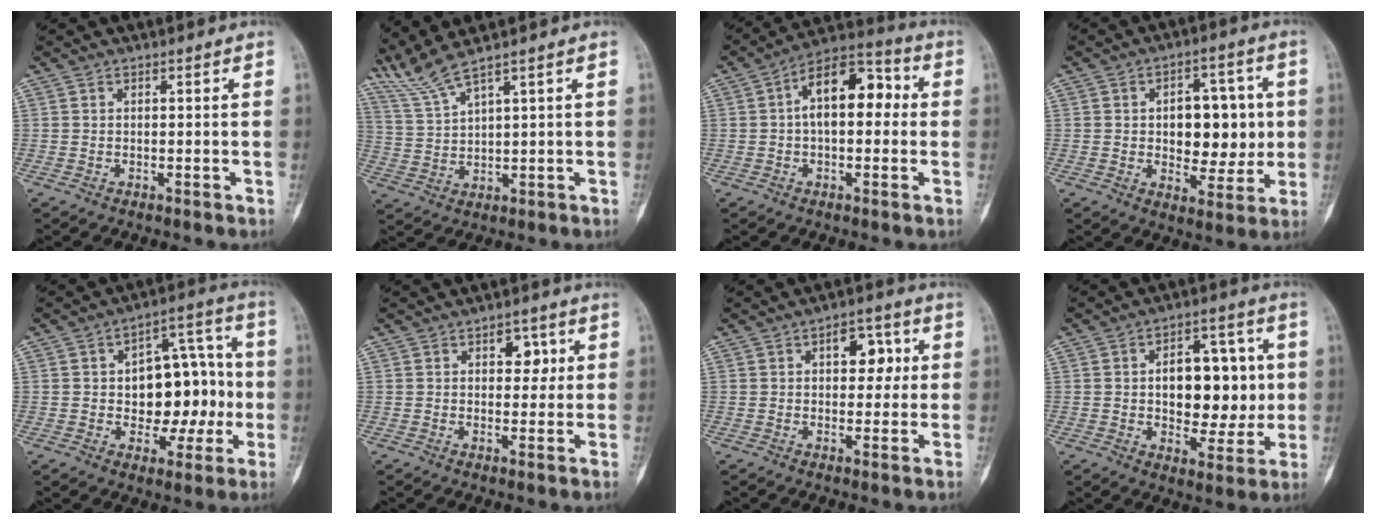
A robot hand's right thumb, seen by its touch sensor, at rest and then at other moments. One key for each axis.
{"total": 6.2, "fx": 5.4, "fy": -0.6, "fz": 3.0, "tx": -0.078, "ty": -0.022, "tz": 0.131}
{"total": 13.2, "fx": 1.4, "fy": 7.3, "fz": 10.9, "tx": -0.145, "ty": 0.041, "tz": 0.009}
{"total": 13.8, "fx": 0.8, "fy": 8.6, "fz": 10.7, "tx": -0.093, "ty": 0.014, "tz": 0.017}
{"total": 16.5, "fx": -0.7, "fy": 10.2, "fz": 12.9, "tx": -0.126, "ty": 0.044, "tz": -0.002}
{"total": 5.5, "fx": 1.7, "fy": 3.5, "fz": 3.8, "tx": -0.014, "ty": -0.002, "tz": 0.019}
{"total": 7.8, "fx": 1.8, "fy": 4.8, "fz": 5.8, "tx": -0.039, "ty": 0.010, "tz": 0.022}
{"total": 16.3, "fx": 0.8, "fy": 10.0, "fz": 12.8, "tx": -0.128, "ty": 0.020, "tz": 0.017}